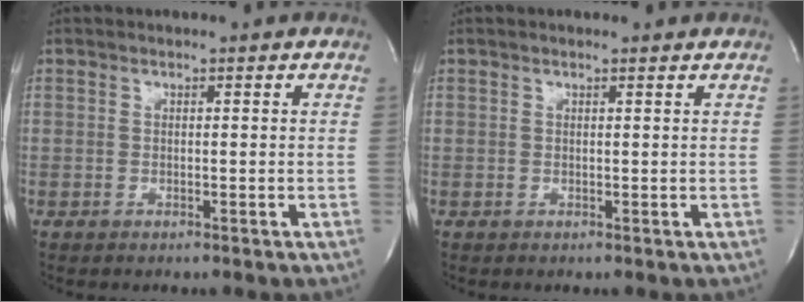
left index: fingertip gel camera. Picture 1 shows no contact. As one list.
[{"total": 1.1, "force": [1.0, 0.1, 0.5], "torque": [-0.013, 0.001, 0.010]}]